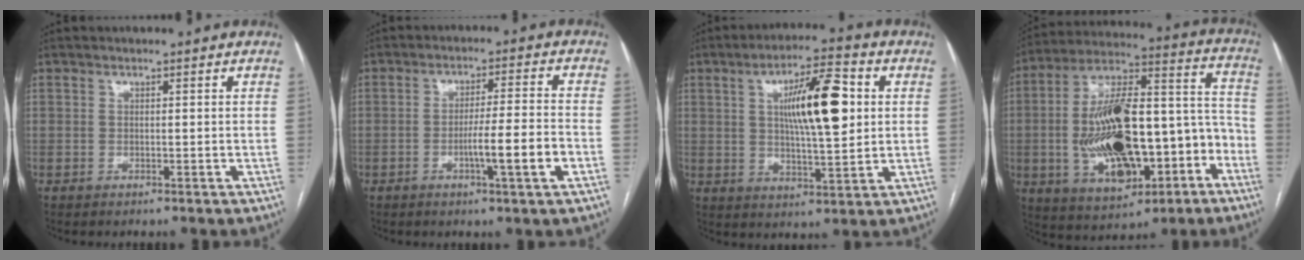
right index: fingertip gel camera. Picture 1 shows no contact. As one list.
[{"total": 7.8, "force": [-2.7, -0.4, 7.3], "torque": [-0.116, -0.001, -0.045]}, {"total": 12.6, "force": [2.7, 2.5, 12.1], "torque": [-0.202, 0.012, 0.043]}, {"total": 23.5, "force": [-6.0, 9.5, 20.7], "torque": [-0.377, 0.027, -0.077]}]